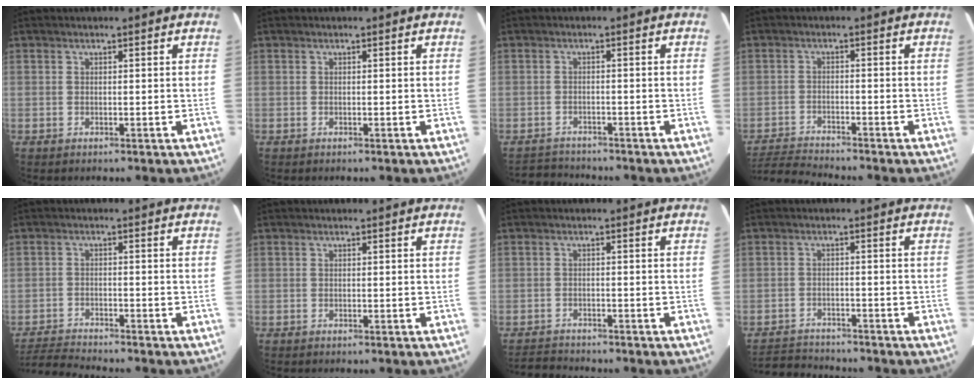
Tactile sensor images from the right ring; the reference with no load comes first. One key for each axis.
{"total": 0.0}
{"total": 4.3, "fx": -4.3, "fy": 0.5, "fz": 0.1, "tx": -0.007, "ty": -0.013, "tz": -0.068}
{"total": 6.6, "fx": -6.5, "fy": -1.0, "fz": 0.7, "tx": -0.017, "ty": -0.011, "tz": -0.115}
{"total": 5.5, "fx": -5.4, "fy": -1.0, "fz": 0.3, "tx": -0.013, "ty": -0.014, "tz": -0.097}
{"total": 0.0}
{"total": 3.7, "fx": -3.7, "fy": 0.2, "fz": 0.3, "tx": -0.008, "ty": -0.016, "tz": -0.061}
{"total": 6.4, "fx": -6.4, "fy": 0.6, "fz": 0.7, "tx": -0.019, "ty": -0.006, "tz": -0.103}